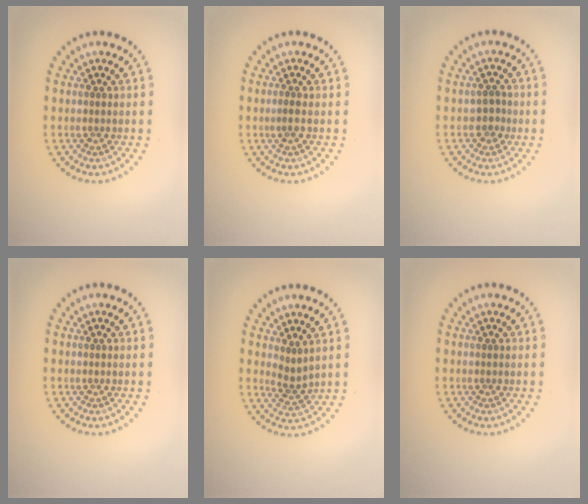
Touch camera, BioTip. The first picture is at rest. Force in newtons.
{"total": 0.8, "press": 0.7, "slide": 0.4}
{"total": 0.8, "press": 0.6, "slide": 0.6}
{"total": 0.0}
{"total": 1.9, "press": 1.2, "slide": 1.5}
{"total": 0.0}